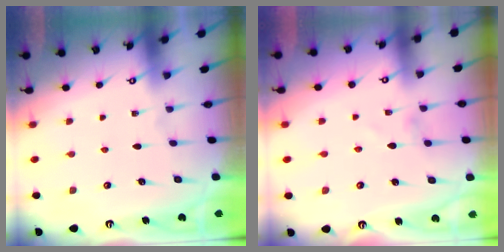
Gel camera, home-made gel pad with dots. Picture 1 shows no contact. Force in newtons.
{"total": 0.8, "press": 0.8, "slide": 0.1}